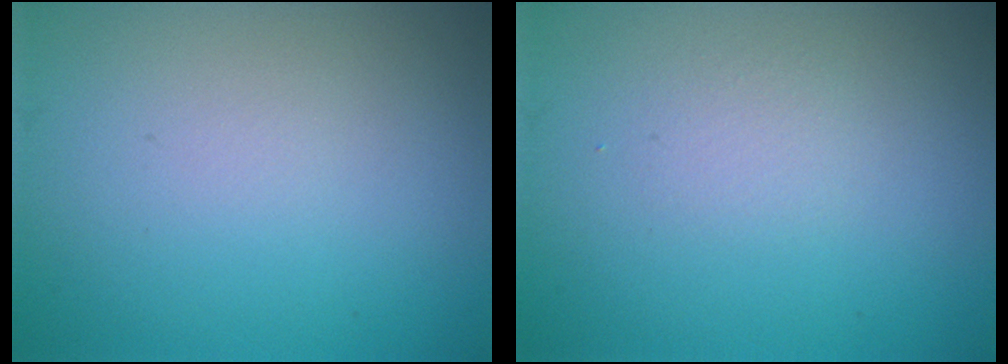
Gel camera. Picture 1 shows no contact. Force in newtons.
{"total": 0.9, "press": 0.9, "slide": 0.0}